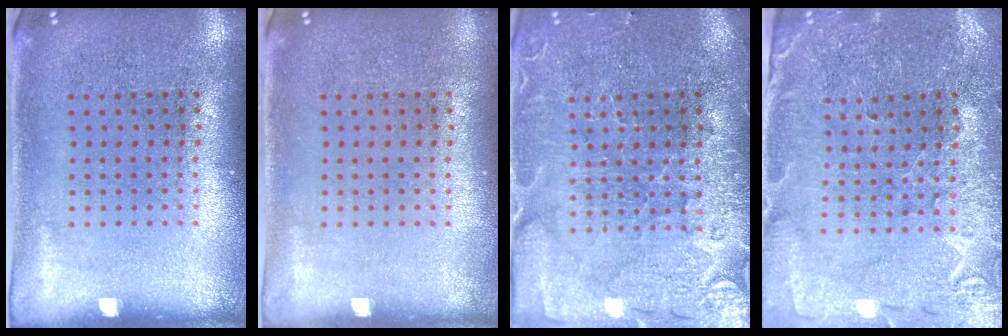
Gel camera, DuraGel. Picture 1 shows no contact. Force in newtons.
{"total": 0.0}
{"total": 3.6, "press": 3.4, "slide": 1.2}
{"total": 1.0, "press": 1.0, "slide": 0.2}